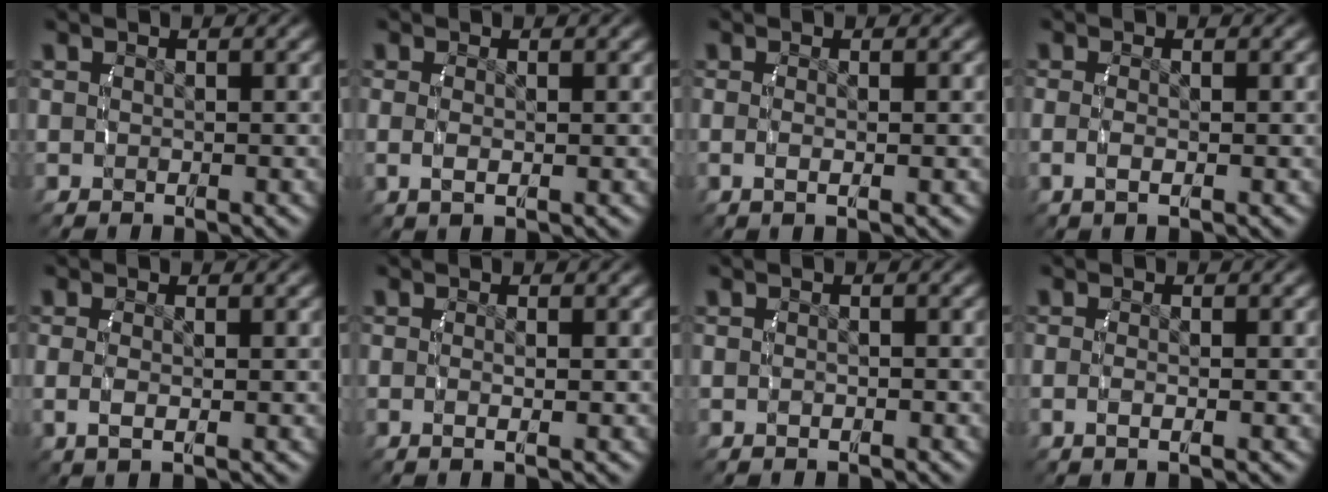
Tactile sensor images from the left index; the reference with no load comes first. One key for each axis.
{"total": 1.5, "fx": -0.1, "fy": 0.4, "fz": 1.4, "tx": -0.044, "ty": -0.013, "tz": 0.006}
{"total": 1.4, "fx": -0.4, "fy": 0.0, "fz": 1.3, "tx": -0.038, "ty": -0.012, "tz": 0.000}
{"total": 1.6, "fx": -0.5, "fy": 0.2, "fz": 1.5, "tx": -0.043, "ty": -0.011, "tz": -0.003}
{"total": 1.8, "fx": -0.2, "fy": 0.5, "fz": 1.7, "tx": -0.050, "ty": -0.012, "tz": 0.004}
{"total": 1.1, "fx": -0.4, "fy": -0.1, "fz": 1.1, "tx": -0.030, "ty": -0.010, "tz": -0.003}
{"total": 0.7, "fx": -0.6, "fy": 0.2, "fz": 0.3, "tx": -0.012, "ty": -0.002, "tz": -0.008}
{"total": 1.4, "fx": -0.7, "fy": 0.0, "fz": 1.2, "tx": -0.033, "ty": -0.009, "tz": -0.007}